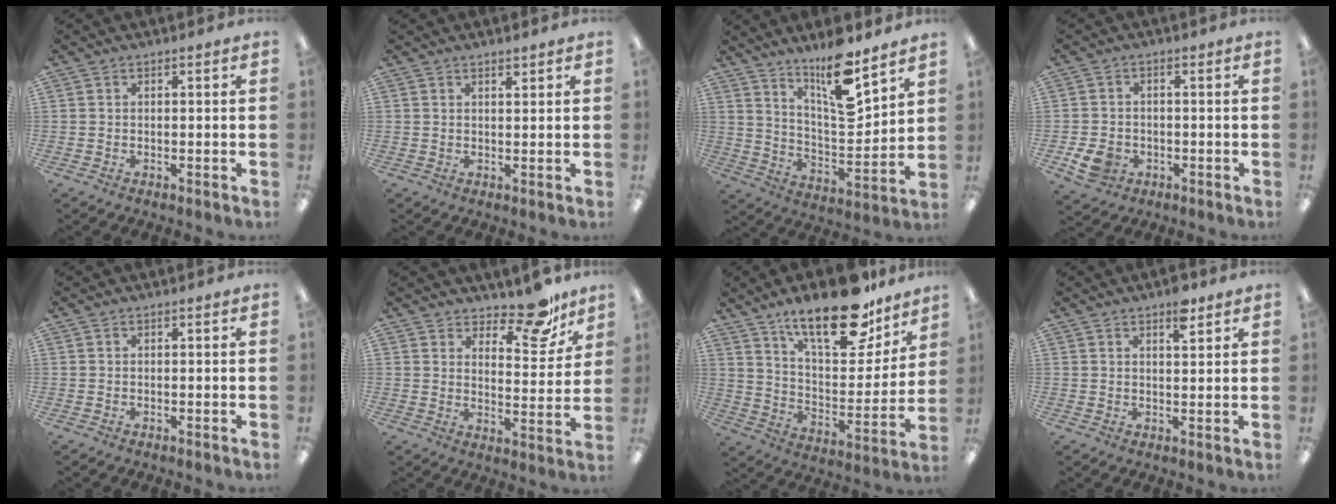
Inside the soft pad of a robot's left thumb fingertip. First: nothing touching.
{"total": 1.6, "force": [1.4, 0.3, 0.6], "torque": [-0.014, -0.001, 0.025]}
{"total": 15.0, "force": [11.3, 3.6, 9.1], "torque": [-0.150, -0.078, 0.188]}
{"total": 5.6, "force": [-2.2, 4.6, 2.5], "torque": [-0.048, 0.008, -0.039]}
{"total": 0.0}
{"total": 12.8, "force": [10.4, 4.9, 5.7], "torque": [-0.064, -0.077, 0.181]}
{"total": 21.8, "force": [15.5, 8.5, 12.8], "torque": [-0.202, -0.095, 0.266]}
{"total": 5.1, "force": [3.4, 1.9, 3.3], "torque": [-0.032, -0.019, 0.051]}